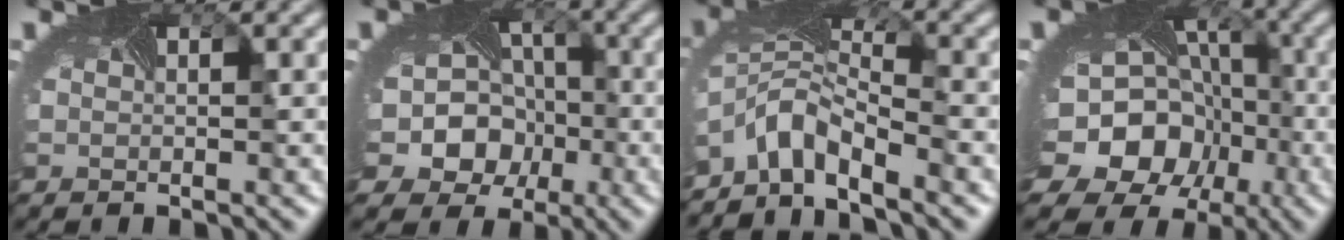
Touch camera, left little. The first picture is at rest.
{"total": 11.9, "force": [-2.9, 10.4, 4.9], "torque": [-0.106, -0.006, -0.067]}
{"total": 4.4, "force": [-3.6, 1.0, 2.2], "torque": [-0.049, -0.008, -0.080]}
{"total": 15.8, "force": [-5.4, 13.4, 6.5], "torque": [-0.132, -0.042, -0.091]}